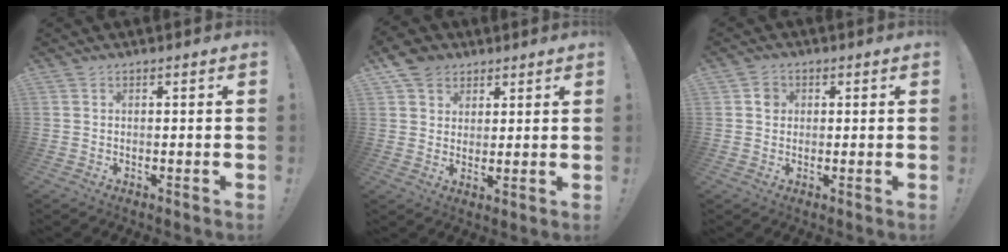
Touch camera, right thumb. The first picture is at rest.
{"total": 7.9, "force": [5.0, 5.8, 1.8], "torque": [-0.028, -0.029, 0.101]}
{"total": 3.0, "force": [0.6, 2.8, 1.0], "torque": [-0.001, -0.002, 0.008]}